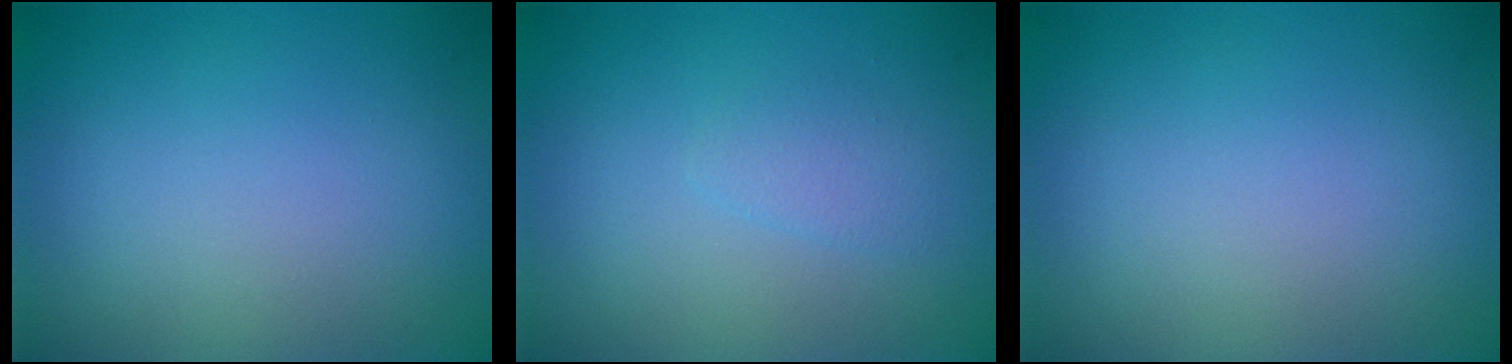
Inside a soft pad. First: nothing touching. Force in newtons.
{"total": 1.1, "press": 1.1, "slide": 0.0}
{"total": 0.0}